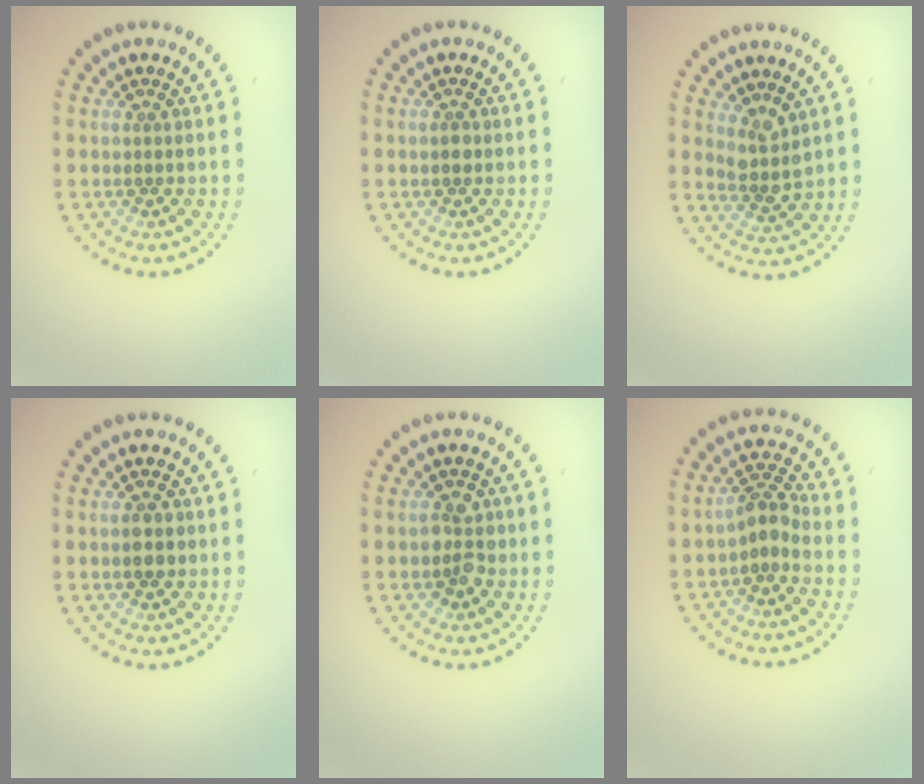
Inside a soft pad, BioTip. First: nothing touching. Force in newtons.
{"total": 1.0, "press": 1.0, "slide": 0.1}
{"total": 2.4, "press": 1.8, "slide": 1.6}
{"total": 2.4, "press": 2.4, "slide": 0.1}
{"total": 2.5, "press": 2.5, "slide": 0.4}
{"total": 2.4, "press": 2.0, "slide": 1.4}